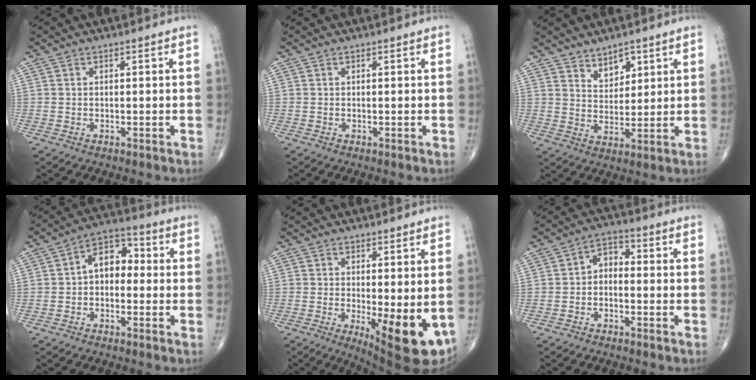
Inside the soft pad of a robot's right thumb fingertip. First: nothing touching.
{"total": 0.0}
{"total": 5.2, "force": [3.6, 2.9, 2.4], "torque": [-0.017, -0.030, 0.067]}
{"total": 7.7, "force": [-0.2, 5.3, 5.6], "torque": [-0.059, 0.030, -0.020]}
{"total": 11.3, "force": [-1.9, 3.7, 10.5], "torque": [-0.138, -0.026, -0.015]}
{"total": 4.2, "force": [-0.8, 2.9, 2.9], "torque": [-0.032, 0.024, -0.030]}